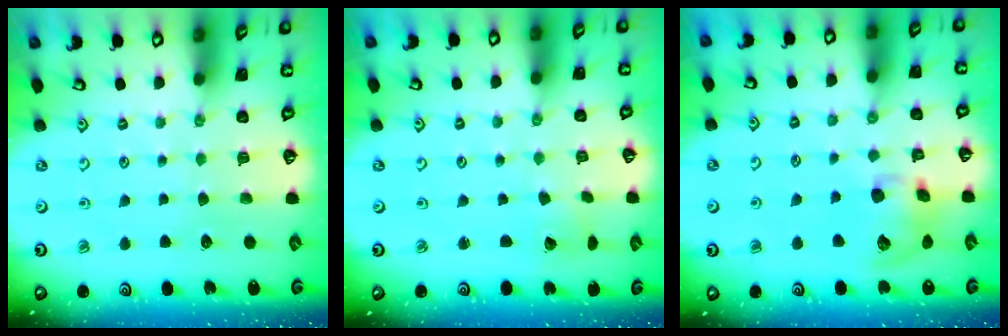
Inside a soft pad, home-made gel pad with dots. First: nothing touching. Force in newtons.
{"total": 2.3, "press": 2.3, "slide": 0.3}
{"total": 12.8, "press": 12.6, "slide": 1.9}